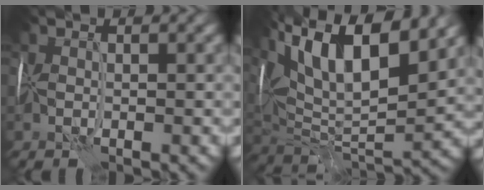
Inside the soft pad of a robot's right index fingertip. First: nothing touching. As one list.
[{"total": 15.5, "force": [7.8, 6.1, 11.9], "torque": [-0.220, 0.035, 0.133]}]